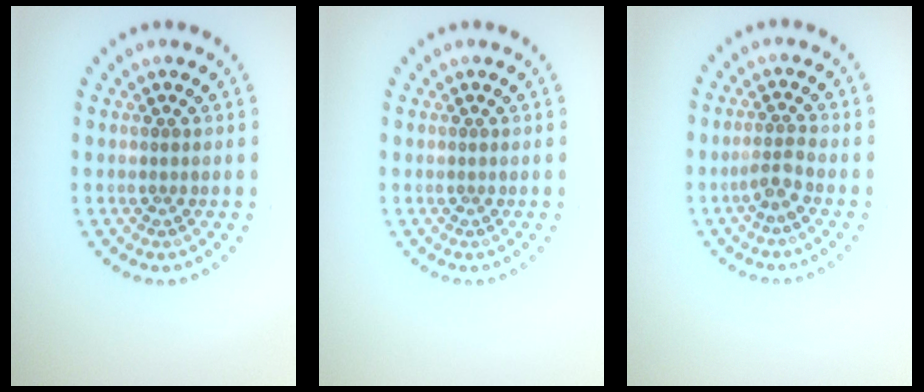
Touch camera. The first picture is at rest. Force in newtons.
{"total": 0.0}
{"total": 1.8, "press": 1.2, "slide": 1.3}